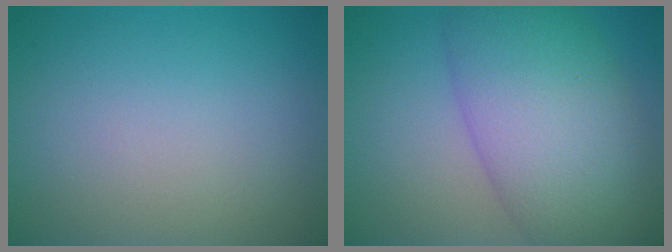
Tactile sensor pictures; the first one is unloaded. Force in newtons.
{"total": 10.3, "press": 10.3, "slide": 0.3}